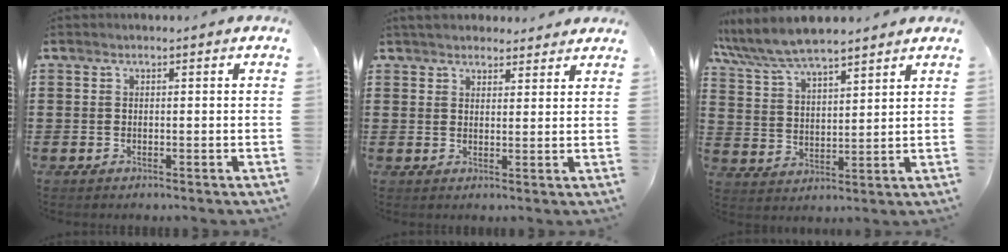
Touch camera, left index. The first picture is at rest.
{"total": 3.3, "force": [3.2, 0.9, 0.4], "torque": [-0.016, -0.002, 0.061]}
{"total": 7.0, "force": [6.5, 1.2, 2.4], "torque": [-0.072, -0.024, 0.117]}